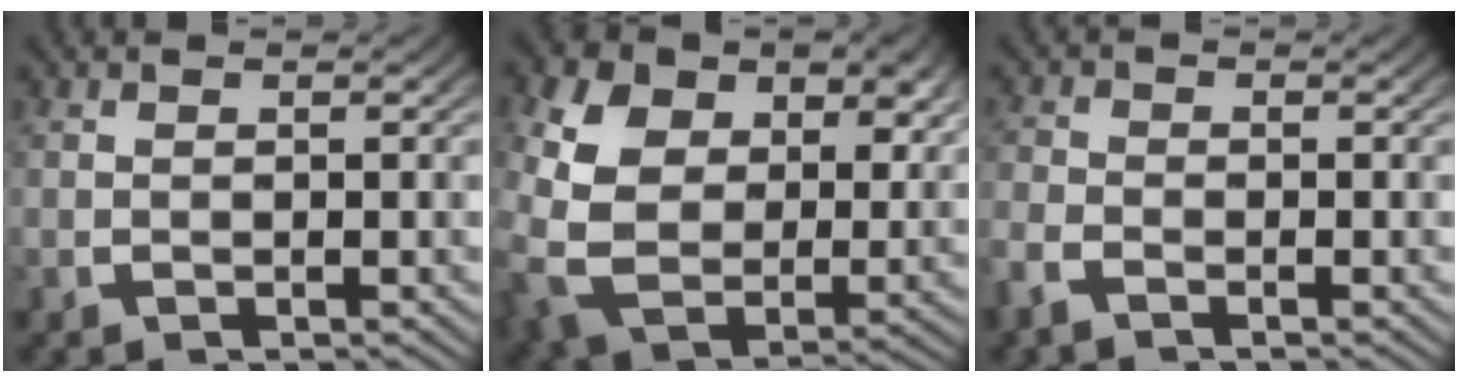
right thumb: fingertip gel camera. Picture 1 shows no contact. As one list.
[{"total": 12.0, "force": [0.4, 9.1, 7.8], "torque": [-0.220, -0.067, 0.026]}, {"total": 2.0, "force": [-1.6, 1.0, 0.4], "torque": [-0.012, -0.001, -0.038]}]